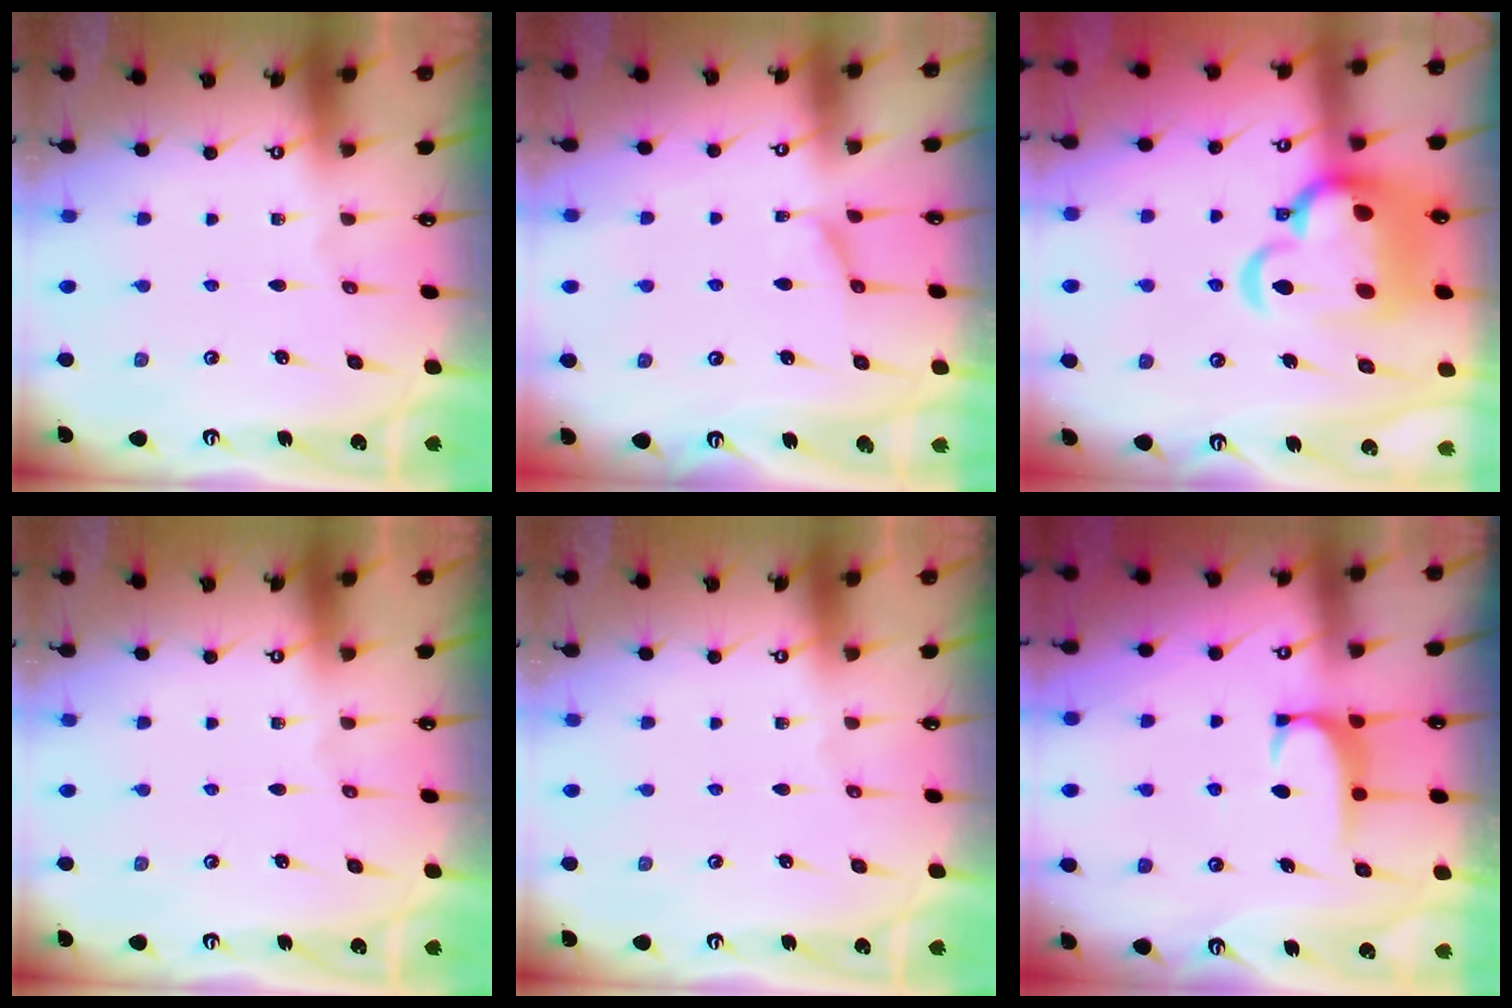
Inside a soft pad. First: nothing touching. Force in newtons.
{"total": 1.2, "press": 0.8, "slide": 0.8}
{"total": 14.1, "press": 13.9, "slide": 2.3}
{"total": 0.0}
{"total": 0.0}
{"total": 1.9, "press": 1.9, "slide": 0.5}